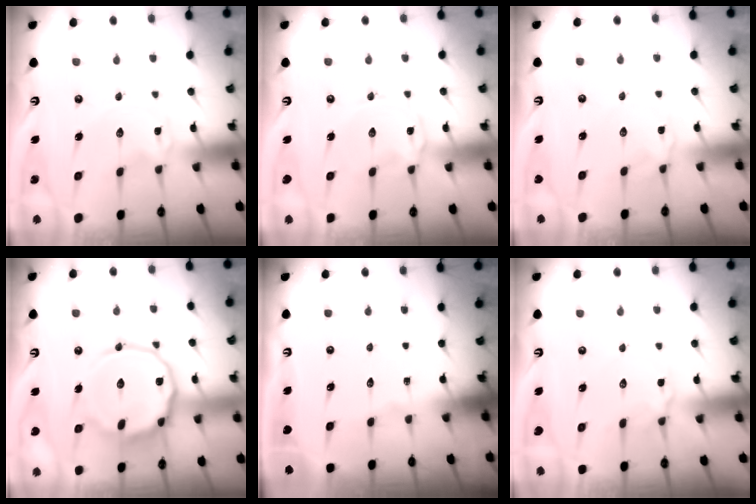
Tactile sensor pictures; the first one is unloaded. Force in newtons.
{"total": 0.6, "press": 0.4, "slide": 0.4}
{"total": 2.0, "press": 1.9, "slide": 0.3}
{"total": 16.3, "press": 16.3, "slide": 1.0}
{"total": 0.0}
{"total": 4.4, "press": 4.4, "slide": 0.7}